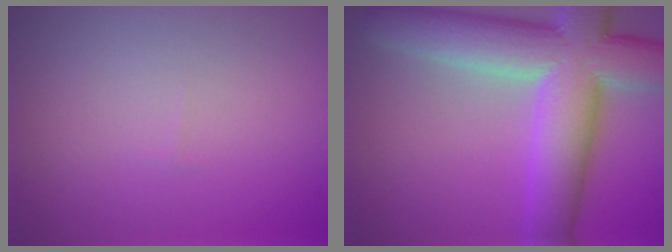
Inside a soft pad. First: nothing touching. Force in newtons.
{"total": 12.4, "press": 12.4, "slide": 0.9}